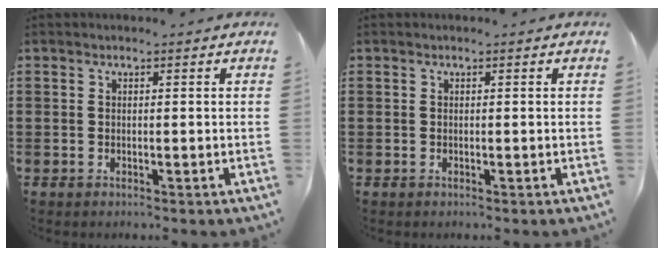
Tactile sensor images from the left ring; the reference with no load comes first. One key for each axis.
{"total": 0.0}